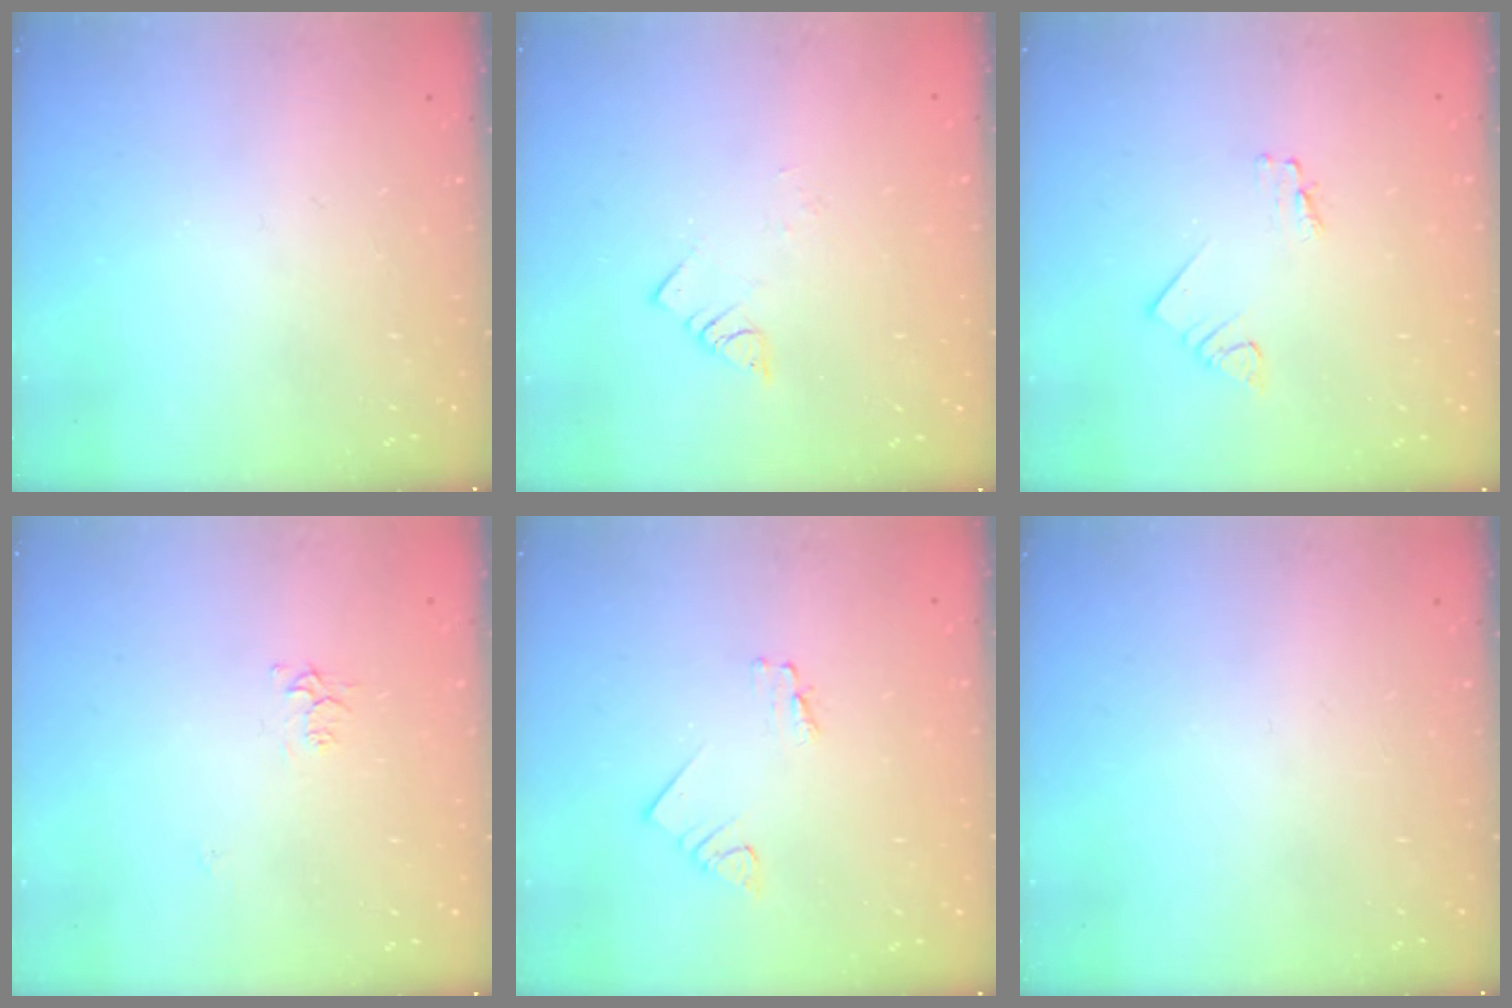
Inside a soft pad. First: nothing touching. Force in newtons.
{"total": 2.7, "press": 2.7, "slide": 0.4}
{"total": 1.9, "press": 1.9, "slide": 0.2}
{"total": 4.7, "press": 4.6, "slide": 0.6}
{"total": 1.9, "press": 1.9, "slide": 0.2}
{"total": 0.0}